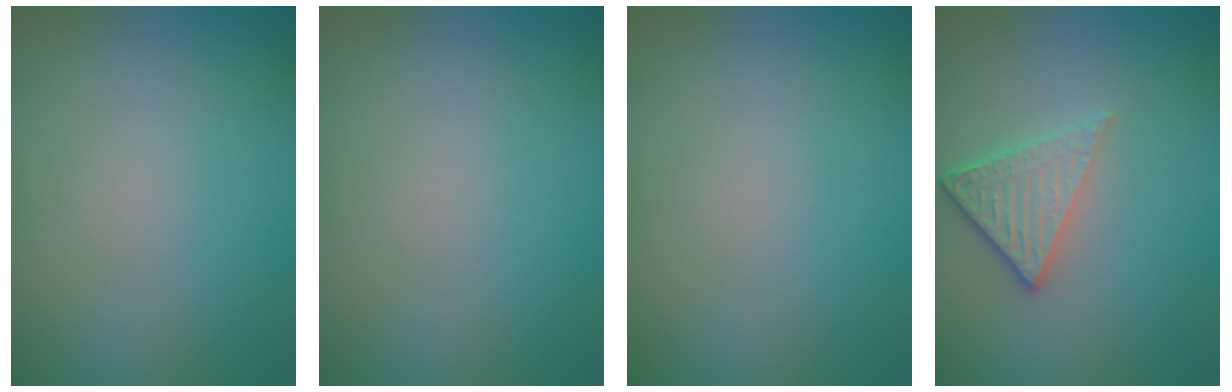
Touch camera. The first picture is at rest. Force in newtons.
{"total": 0.0}
{"total": 0.0}
{"total": 3.1, "press": 2.5, "slide": 1.9}